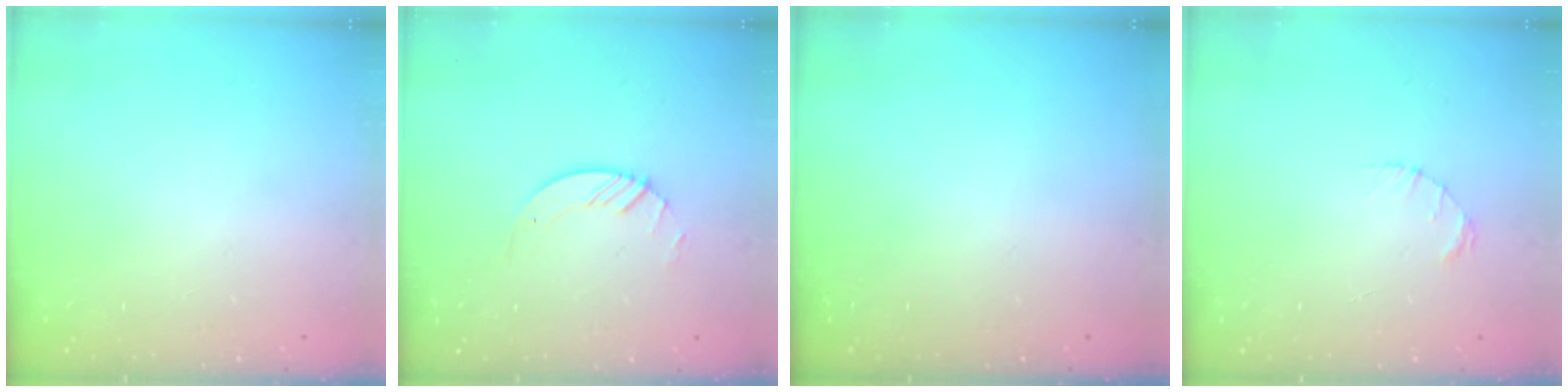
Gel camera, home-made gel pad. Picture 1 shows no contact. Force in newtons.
{"total": 3.9, "press": 3.9, "slide": 0.4}
{"total": 0.0}
{"total": 1.4, "press": 1.4, "slide": 0.2}